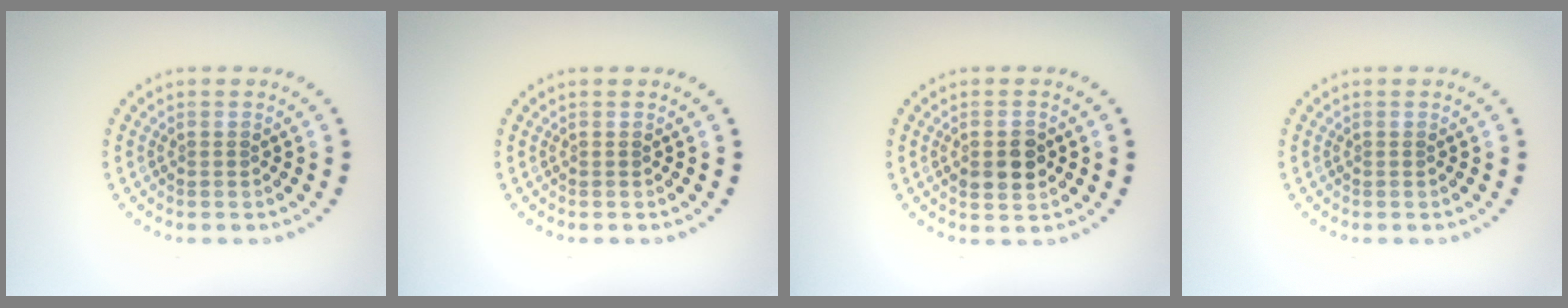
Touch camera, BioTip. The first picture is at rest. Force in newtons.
{"total": 0.0}
{"total": 2.9, "press": 2.9, "slide": 0.2}
{"total": 0.0}